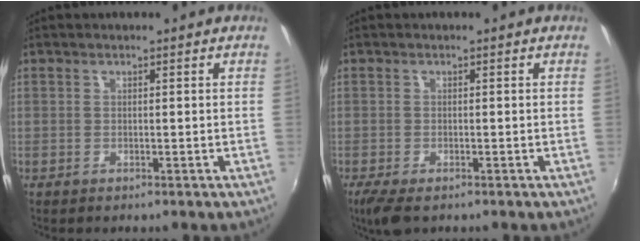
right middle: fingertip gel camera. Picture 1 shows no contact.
{"total": 4.5, "force": [-3.0, 1.5, 3.0], "torque": [-0.065, -0.020, -0.052]}